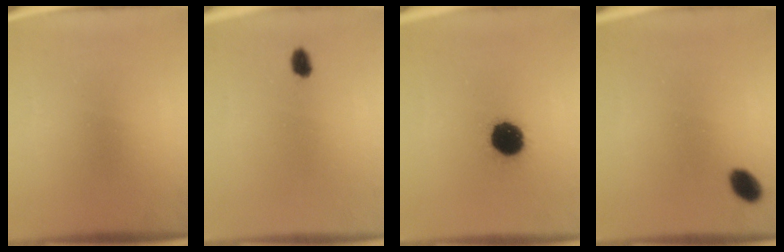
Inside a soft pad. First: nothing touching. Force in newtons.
{"total": 2.2}
{"total": 11.0}
{"total": 3.7}